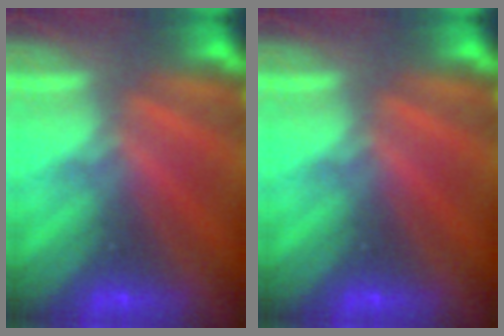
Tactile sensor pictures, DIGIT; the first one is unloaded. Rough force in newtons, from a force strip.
{"total": 0.0}